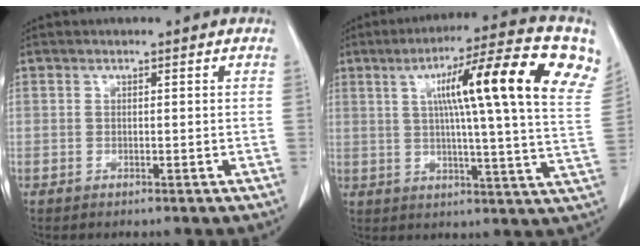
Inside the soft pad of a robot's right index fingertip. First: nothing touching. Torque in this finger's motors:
{"motor_torque": [1.38, 0.76, 0.47, 0.21]}